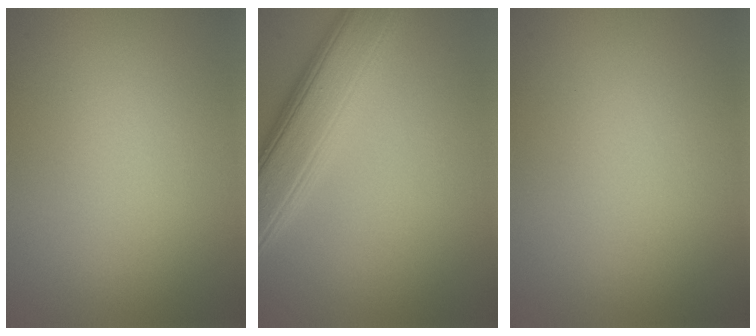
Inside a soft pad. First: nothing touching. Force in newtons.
{"total": 7.0, "press": 7.0, "slide": 0.2}
{"total": 0.0}